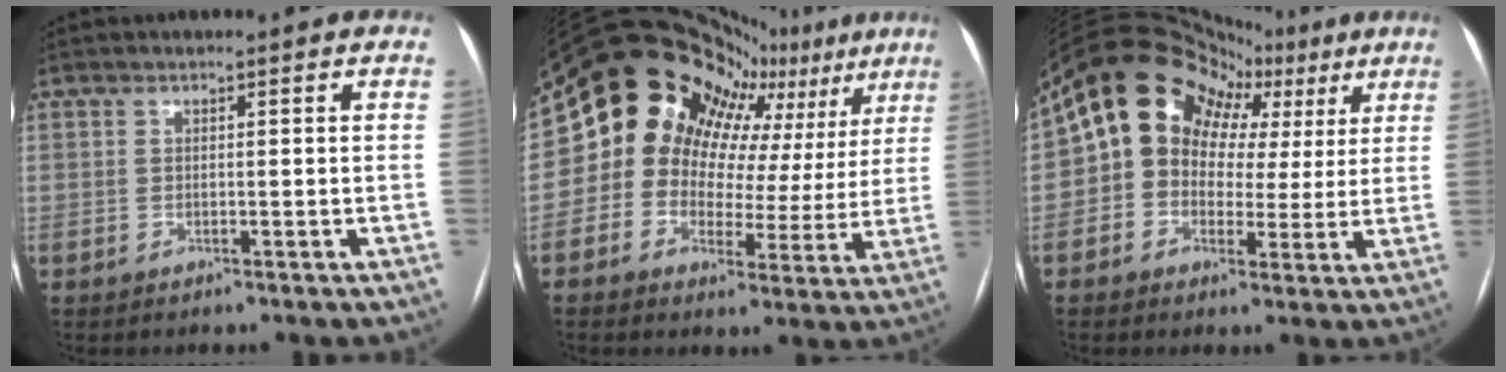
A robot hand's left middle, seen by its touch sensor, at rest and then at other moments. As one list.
[{"total": 15.0, "force": [10.1, 7.6, 8.1], "torque": [-0.122, 0.023, 0.107]}, {"total": 15.8, "force": [6.5, 12.5, 7.3], "torque": [-0.106, 0.070, 0.086]}]